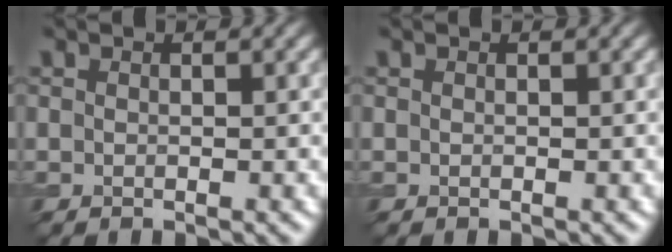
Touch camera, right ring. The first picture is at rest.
{"total": 0.0}